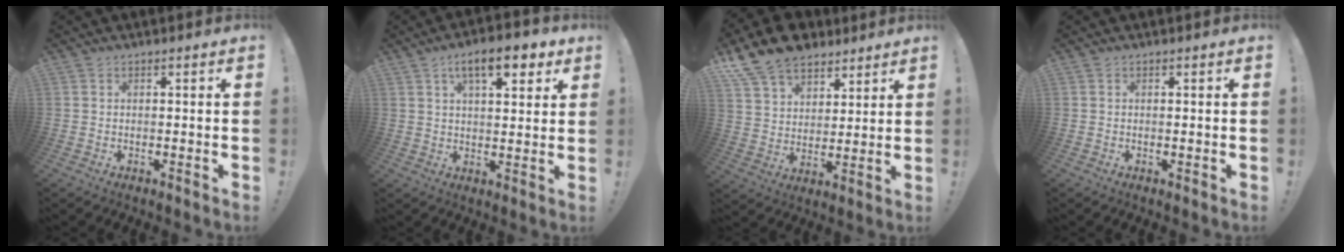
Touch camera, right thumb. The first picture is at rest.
{"total": 10.8, "force": [5.4, 4.1, 8.4], "torque": [-0.122, -0.016, 0.087]}
{"total": 14.3, "force": [10.7, 8.3, 4.4], "torque": [-0.086, -0.076, 0.206]}
{"total": 0.0}